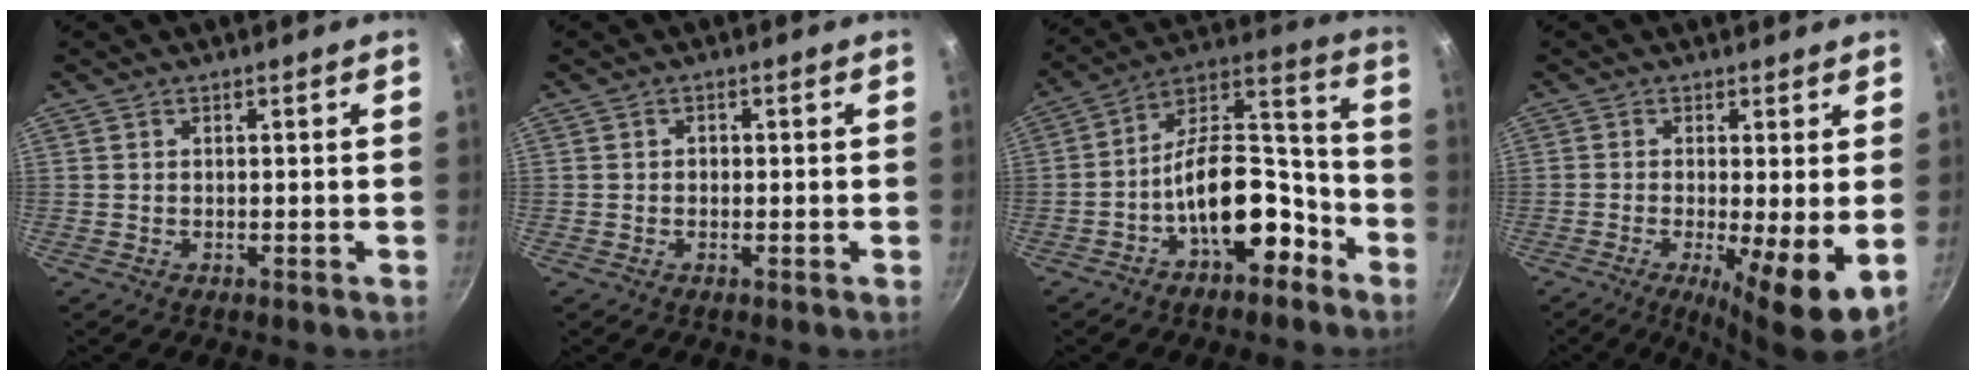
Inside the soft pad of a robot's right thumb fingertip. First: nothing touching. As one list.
[{"total": 0.9, "force": [-0.1, 0.8, 0.5], "torque": [-0.005, 0.004, -0.003]}, {"total": 16.4, "force": [-7.1, 8.6, 12.0], "torque": [-0.139, 0.093, -0.116]}, {"total": 8.6, "force": [-1.2, 1.6, 8.4], "torque": [-0.134, -0.013, -0.019]}]